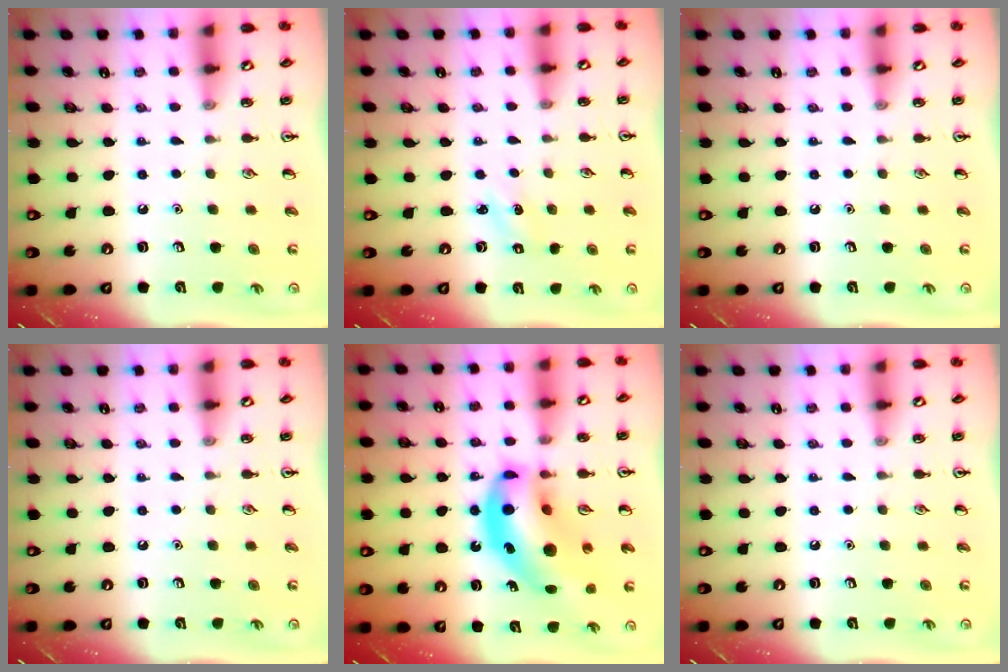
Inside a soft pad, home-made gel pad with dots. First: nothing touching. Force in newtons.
{"total": 1.3, "press": 1.2, "slide": 0.4}
{"total": 0.0}
{"total": 0.0}
{"total": 19.1, "press": 18.3, "slide": 5.6}
{"total": 0.0}